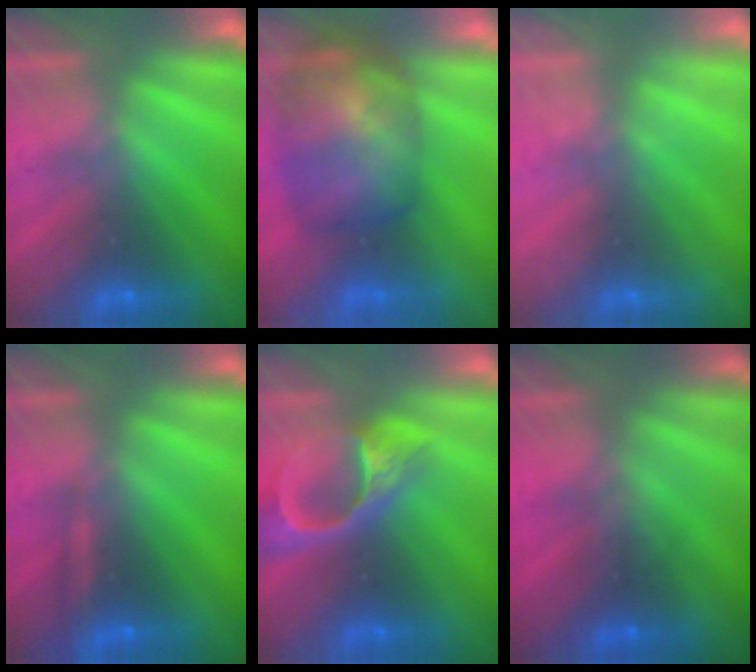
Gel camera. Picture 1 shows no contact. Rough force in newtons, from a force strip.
{"total": 7.0}
{"total": 2.1}
{"total": 2.2}
{"total": 5.1}
{"total": 1.3}